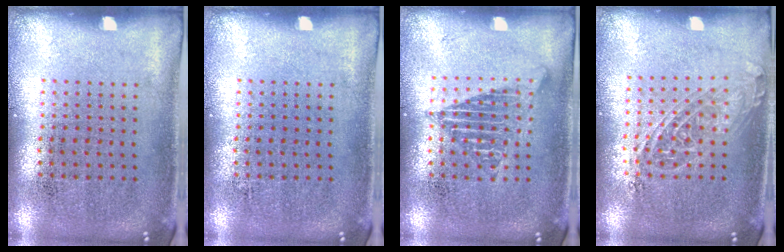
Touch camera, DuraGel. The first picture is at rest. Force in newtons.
{"total": 0.0}
{"total": 1.1, "press": 1.1, "slide": 0.1}
{"total": 1.4, "press": 1.3, "slide": 0.7}